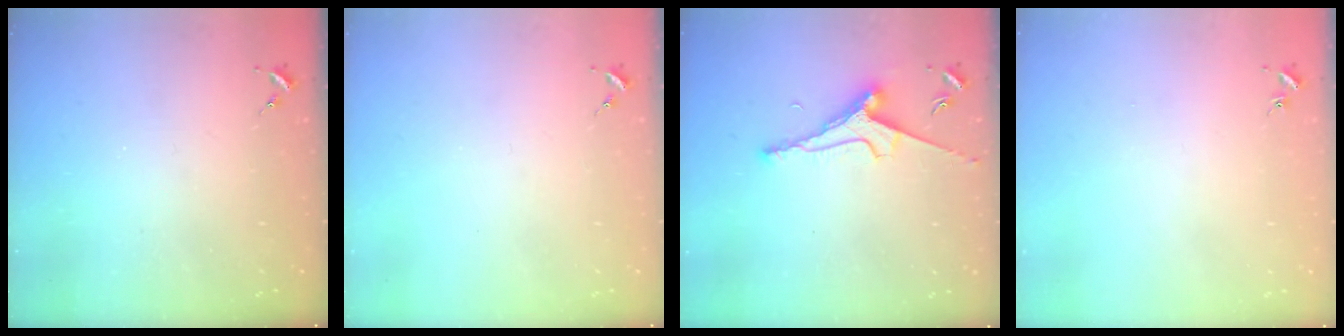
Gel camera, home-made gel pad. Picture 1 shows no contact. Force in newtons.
{"total": 0.0}
{"total": 7.5, "press": 7.4, "slide": 1.1}
{"total": 0.6, "press": 0.6, "slide": 0.1}